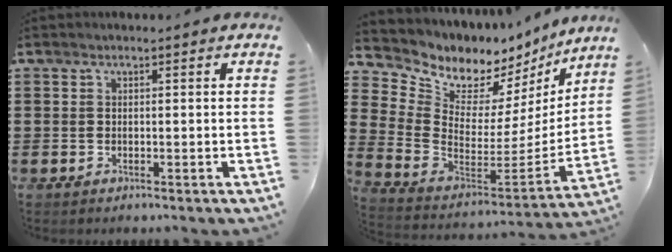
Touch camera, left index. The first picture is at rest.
{"total": 5.5, "force": [4.4, 3.3, 0.0], "torque": [-0.042, -0.056, 0.076]}